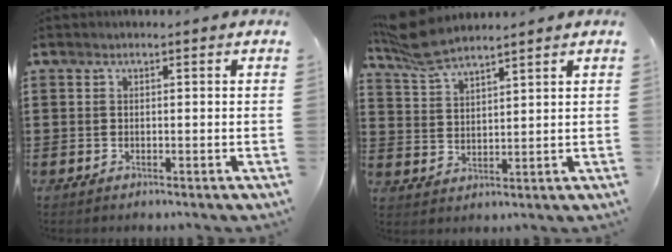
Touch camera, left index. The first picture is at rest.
{"total": 6.4, "force": [5.5, 1.1, 3.0], "torque": [-0.076, -0.006, 0.104]}